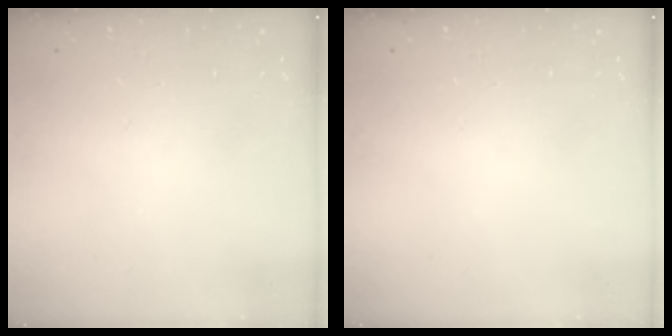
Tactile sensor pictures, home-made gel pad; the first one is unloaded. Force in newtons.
{"total": 0.0}